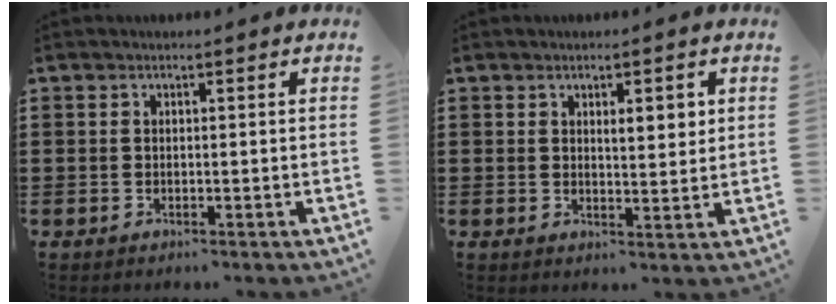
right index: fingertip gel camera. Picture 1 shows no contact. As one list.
[{"total": 3.2, "force": [1.2, 1.2, 2.7], "torque": [-0.039, 0.001, 0.014]}]